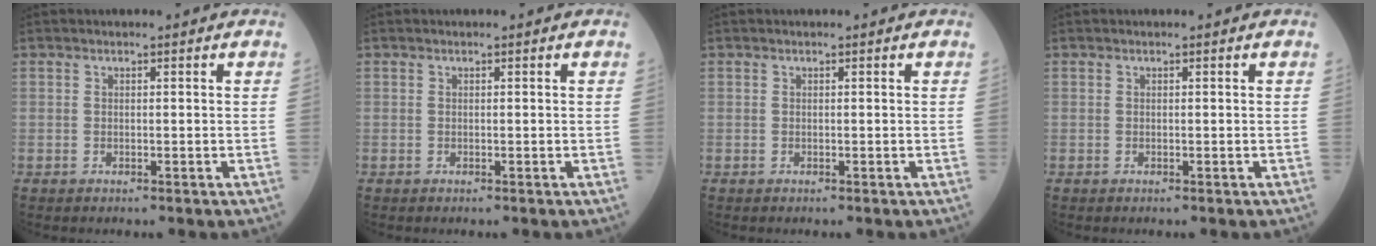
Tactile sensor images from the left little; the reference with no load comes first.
{"total": 0.0}
{"total": 0.0}
{"total": 0.0}